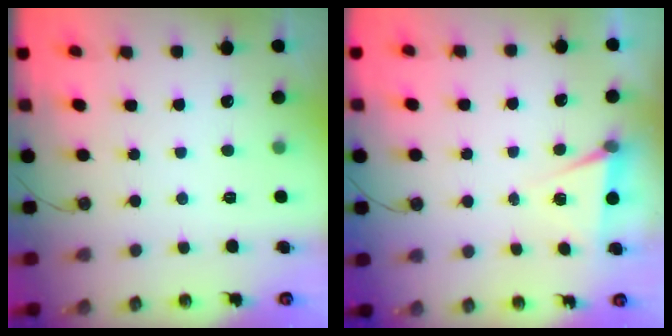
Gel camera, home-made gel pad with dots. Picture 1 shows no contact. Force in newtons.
{"total": 5.3, "press": 2.5, "slide": 4.6}